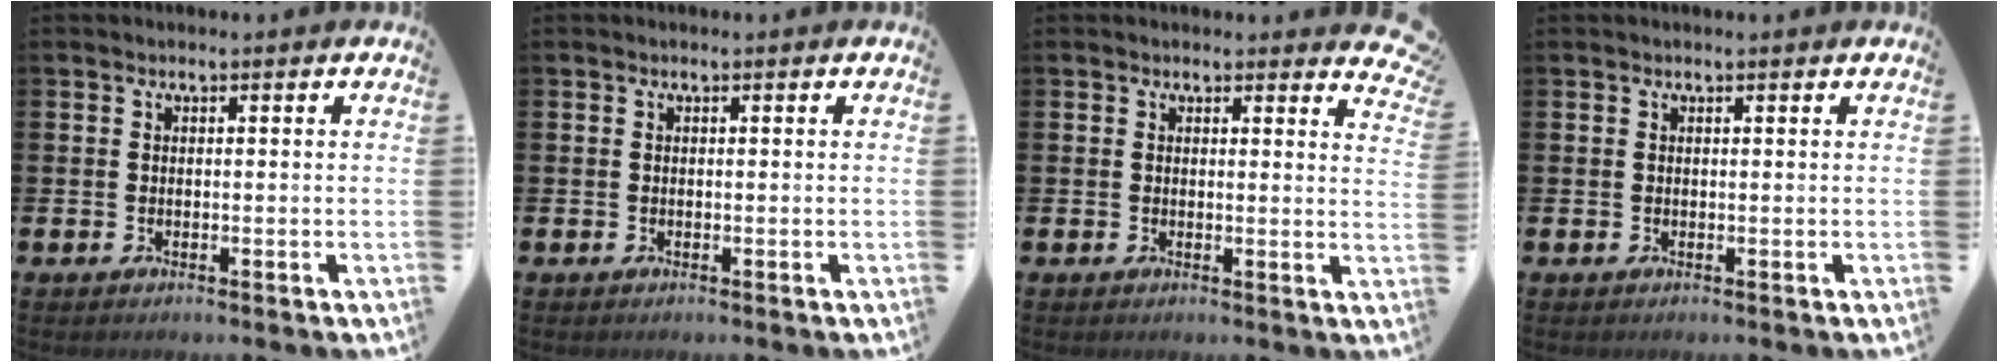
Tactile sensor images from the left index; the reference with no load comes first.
{"total": 0.0}
{"total": 2.2, "force": [2.1, 0.6, 0.2], "torque": [0.008, -0.015, 0.034]}
{"total": 0.0}